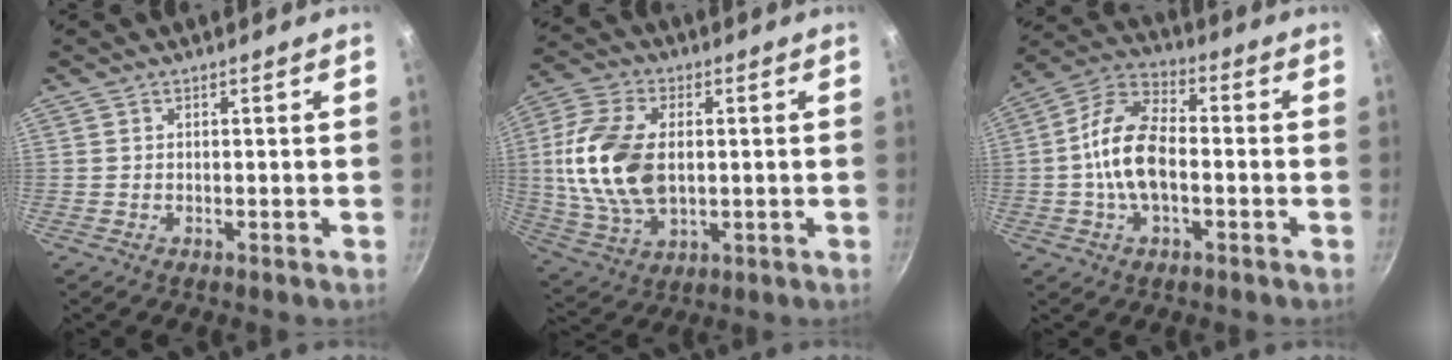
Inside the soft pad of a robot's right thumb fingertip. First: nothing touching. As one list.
[{"total": 16.9, "force": [1.1, 10.5, 13.3], "torque": [-0.253, 0.003, 0.021]}, {"total": 12.9, "force": [-1.5, 6.9, 10.7], "torque": [-0.189, 0.040, -0.043]}]